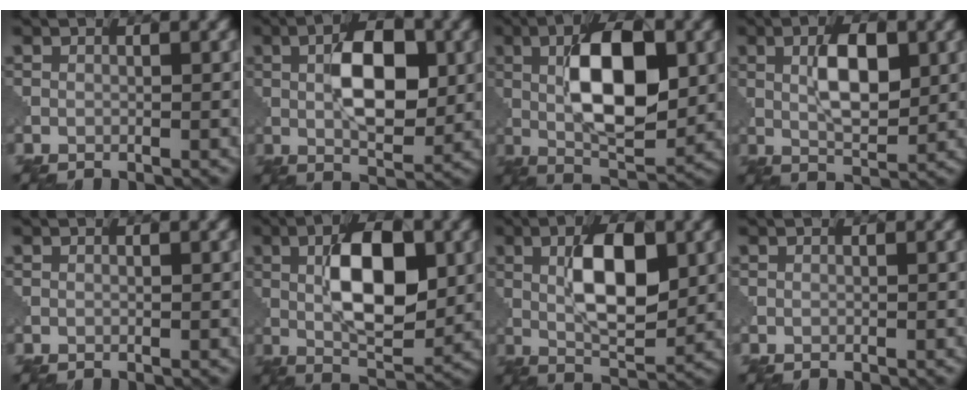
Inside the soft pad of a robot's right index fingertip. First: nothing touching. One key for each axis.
{"total": 7.5, "fx": 1.1, "fy": 3.5, "fz": 6.5, "tx": -0.103, "ty": 0.002, "tz": 0.018}
{"total": 10.2, "fx": 1.4, "fy": 4.4, "fz": 9.1, "tx": -0.140, "ty": 0.009, "tz": 0.025}
{"total": 5.4, "fx": 1.3, "fy": 2.2, "fz": 4.8, "tx": -0.083, "ty": 0.002, "tz": 0.025}
{"total": 0.0}
{"total": 9.3, "fx": 1.4, "fy": 4.1, "fz": 8.2, "tx": -0.126, "ty": 0.007, "tz": 0.025}
{"total": 7.9, "fx": 1.5, "fy": 3.2, "fz": 7.0, "tx": -0.114, "ty": 0.002, "tz": 0.027}
{"total": 0.0}